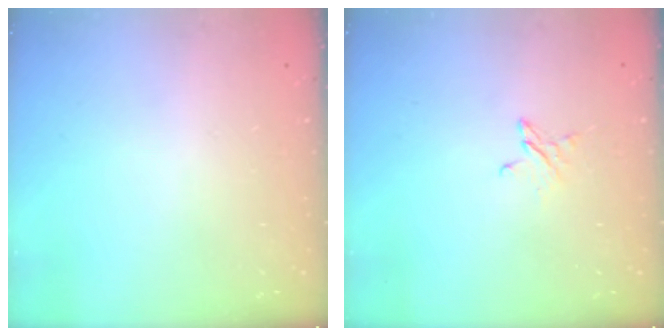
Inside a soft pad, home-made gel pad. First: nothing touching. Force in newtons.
{"total": 3.1, "press": 3.1, "slide": 0.2}